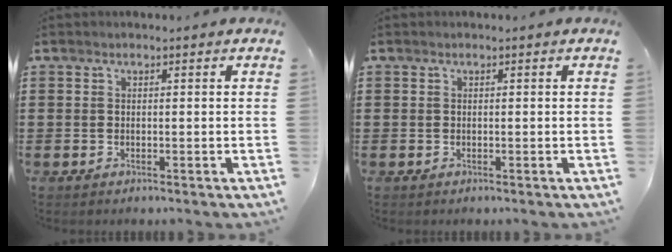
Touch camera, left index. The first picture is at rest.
{"total": 0.0}